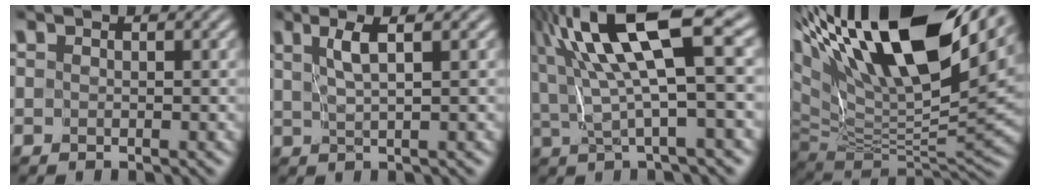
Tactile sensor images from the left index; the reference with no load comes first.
{"total": 2.9, "force": [1.4, 0.3, 2.5], "torque": [-0.039, 0.004, 0.028]}
{"total": 11.0, "force": [4.4, 2.1, 9.8], "torque": [-0.171, 0.019, 0.081]}
{"total": 17.8, "force": [8.9, 7.3, 13.5], "torque": [-0.262, 0.034, 0.161]}